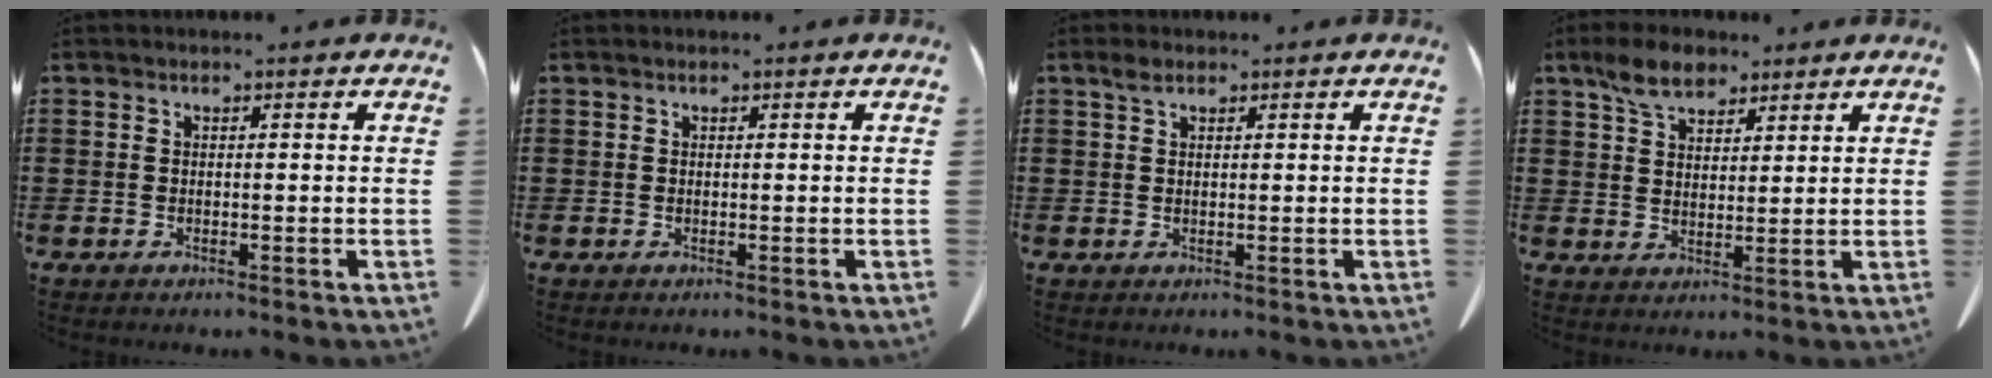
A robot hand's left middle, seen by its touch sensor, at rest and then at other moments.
{"total": 0.0}
{"total": 1.5, "force": [0.9, 0.8, 1.0], "torque": [-0.024, 0.003, 0.016]}
{"total": 6.1, "force": [4.4, 3.1, 2.9], "torque": [-0.064, 0.004, 0.081]}